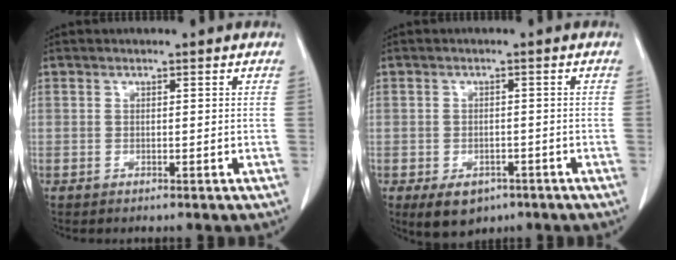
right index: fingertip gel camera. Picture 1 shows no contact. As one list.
[{"total": 5.7, "force": [-3.3, 3.9, 2.6], "torque": [-0.037, -0.002, -0.039]}]